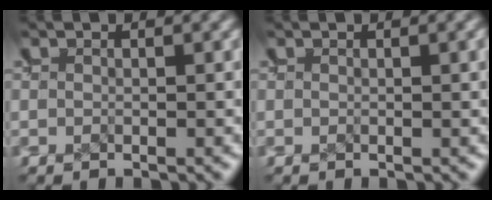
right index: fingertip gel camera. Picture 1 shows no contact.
{"total": 0.0}